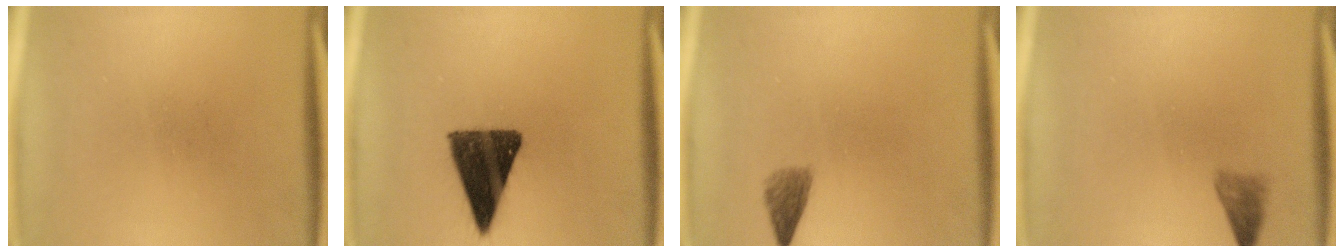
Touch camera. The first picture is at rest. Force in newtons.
{"total": 13.4}
{"total": 2.2}
{"total": 1.9}